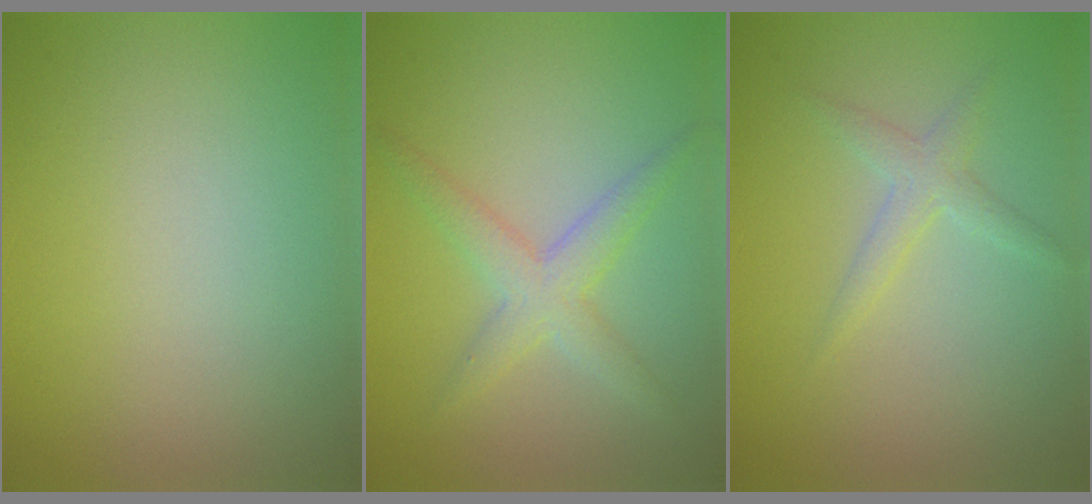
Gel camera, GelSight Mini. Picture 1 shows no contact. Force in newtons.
{"total": 2.4, "press": 2.4, "slide": 0.1}
{"total": 1.8, "press": 1.8, "slide": 0.1}